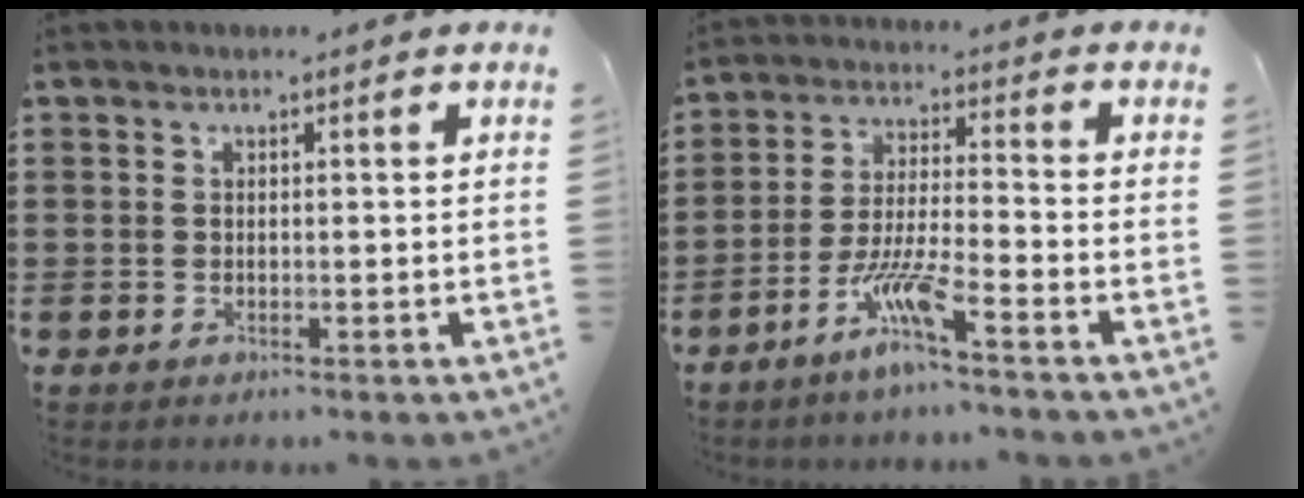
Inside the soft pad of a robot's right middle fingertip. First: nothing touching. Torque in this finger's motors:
{"motor_torque": [2.14, 0.00, 0.47, 0.19]}